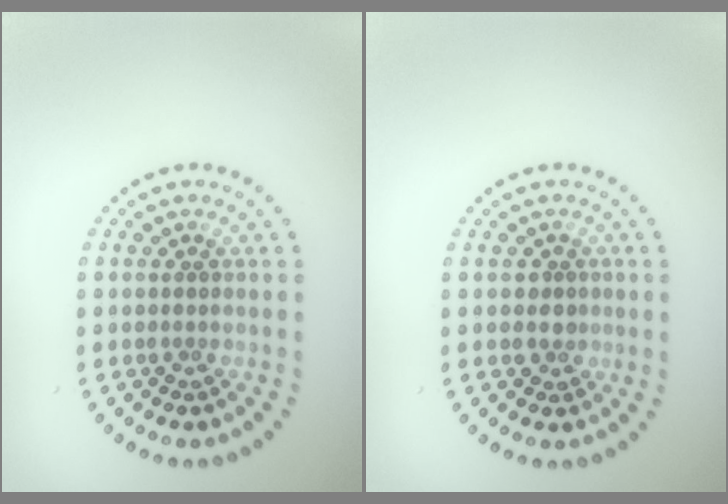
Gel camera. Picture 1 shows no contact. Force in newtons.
{"total": 1.5, "press": 1.4, "slide": 0.7}